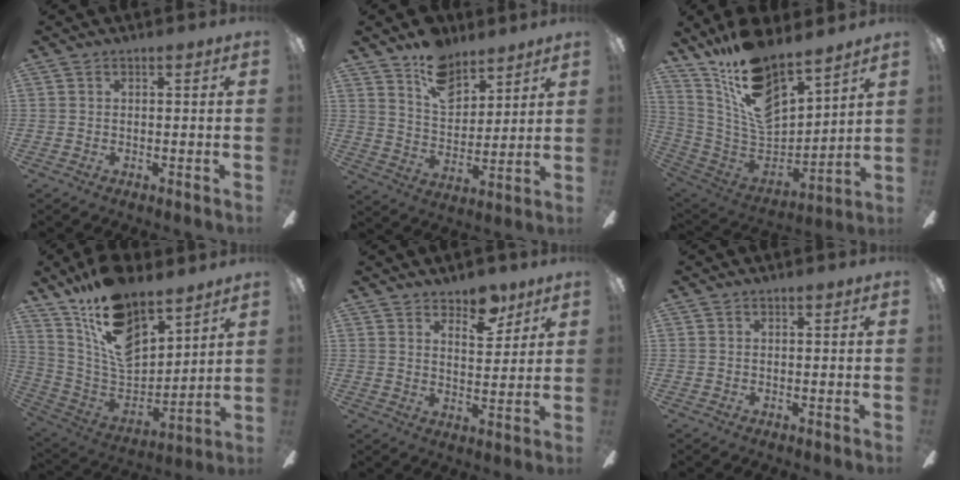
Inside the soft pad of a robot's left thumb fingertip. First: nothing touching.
{"total": 13.7, "force": [10.1, 7.6, 5.3], "torque": [-0.093, -0.055, 0.190]}
{"total": 16.7, "force": [11.6, 6.7, 9.9], "torque": [-0.193, -0.083, 0.210]}
{"total": 17.3, "force": [11.8, 8.6, 9.2], "torque": [-0.169, -0.074, 0.217]}
{"total": 7.4, "force": [5.8, 3.5, 3.0], "torque": [-0.018, -0.034, 0.097]}
{"total": 0.0}